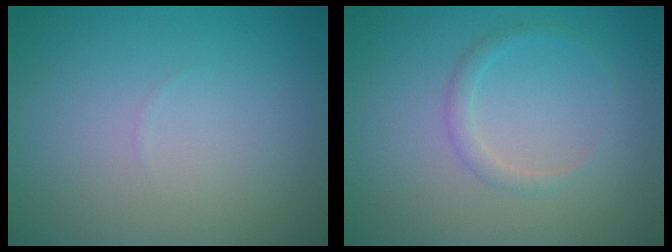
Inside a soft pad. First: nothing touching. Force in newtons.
{"total": 1.2, "press": 1.2, "slide": 0.1}